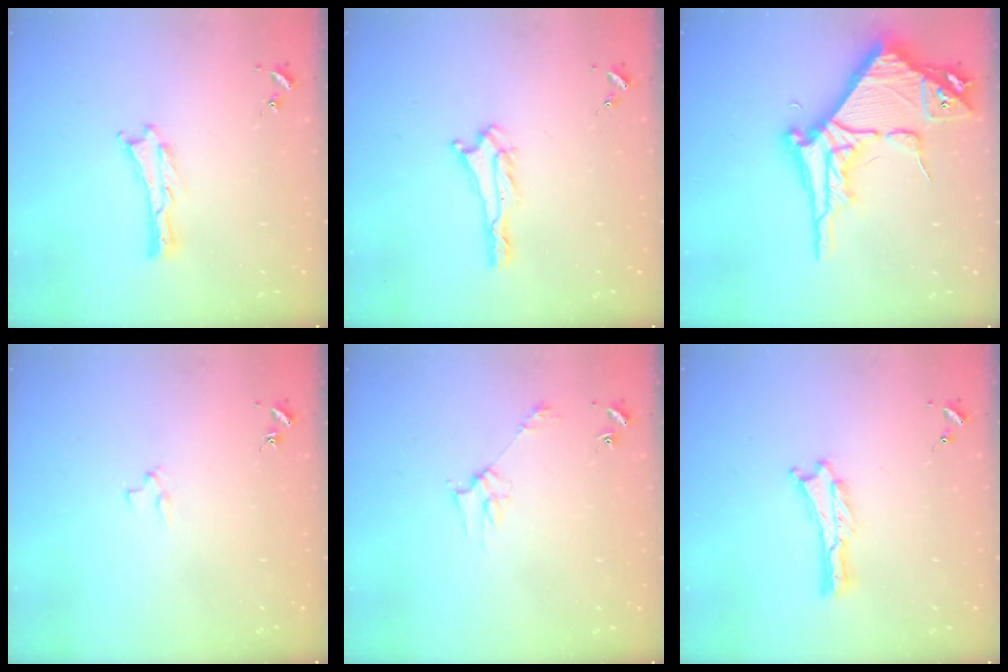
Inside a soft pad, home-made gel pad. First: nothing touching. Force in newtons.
{"total": 0.6, "press": 0.6, "slide": 0.1}
{"total": 10.5, "press": 10.4, "slide": 1.2}
{"total": 1.9, "press": 1.9, "slide": 0.2}
{"total": 2.8, "press": 2.8, "slide": 0.2}
{"total": 0.0}